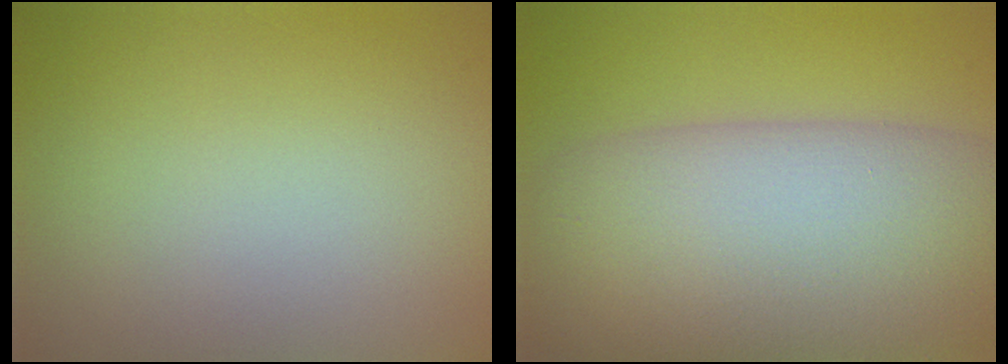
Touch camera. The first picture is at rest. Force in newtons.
{"total": 14.1, "press": 14.1, "slide": 0.8}